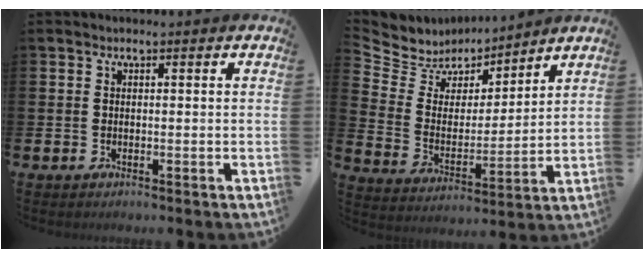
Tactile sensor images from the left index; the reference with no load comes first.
{"total": 6.7, "force": [6.0, 3.0, -0.4], "torque": [-0.038, -0.052, 0.105]}